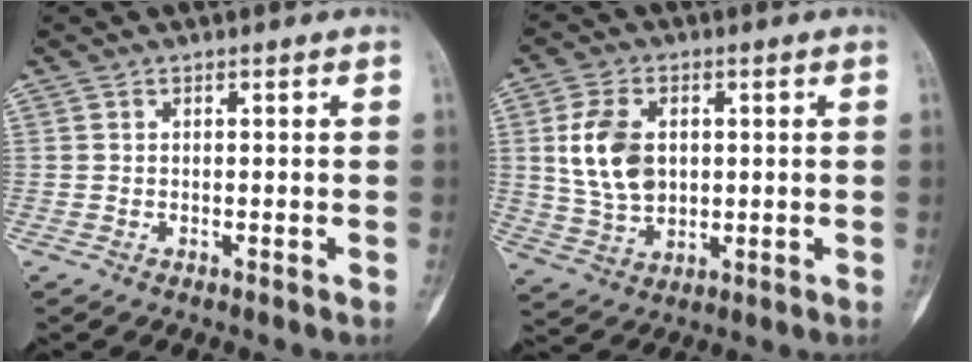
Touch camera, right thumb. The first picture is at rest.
{"total": 10.7, "force": [1.7, 7.3, 7.6], "torque": [-0.138, -0.005, 0.042]}